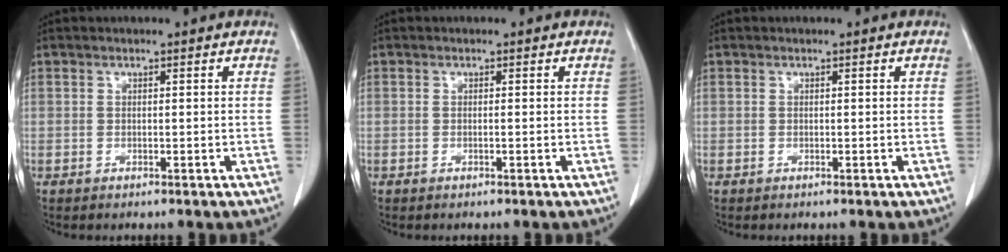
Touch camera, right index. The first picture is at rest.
{"total": 0.0}
{"total": 0.0}